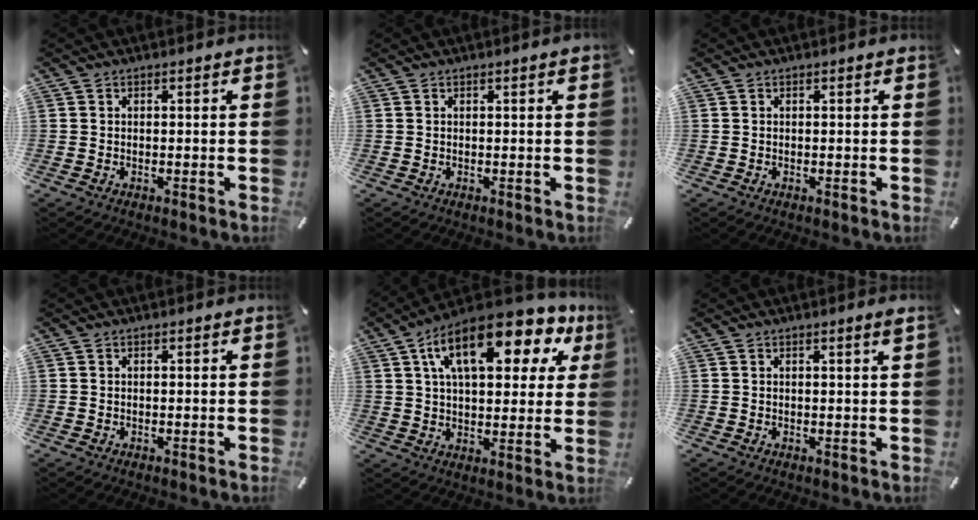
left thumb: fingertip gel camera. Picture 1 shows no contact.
{"total": 0.8, "force": [0.3, 0.0, 0.7], "torque": [-0.012, 0.001, 0.004]}
{"total": 0.0}
{"total": 0.0}
{"total": 19.7, "force": [9.7, 8.7, 14.7], "torque": [-0.235, -0.033, 0.156]}
{"total": 1.4, "force": [0.7, 0.0, 1.2], "torque": [-0.023, -0.001, 0.011]}